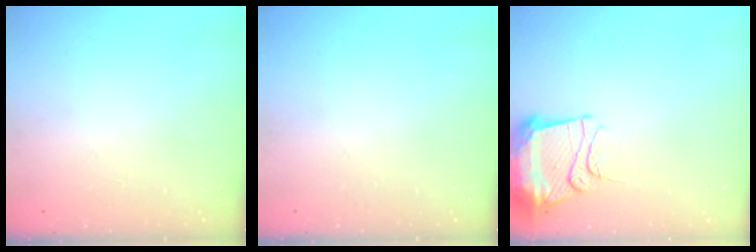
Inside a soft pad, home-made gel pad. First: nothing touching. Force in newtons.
{"total": 0.0}
{"total": 13.1, "press": 13.1, "slide": 1.4}